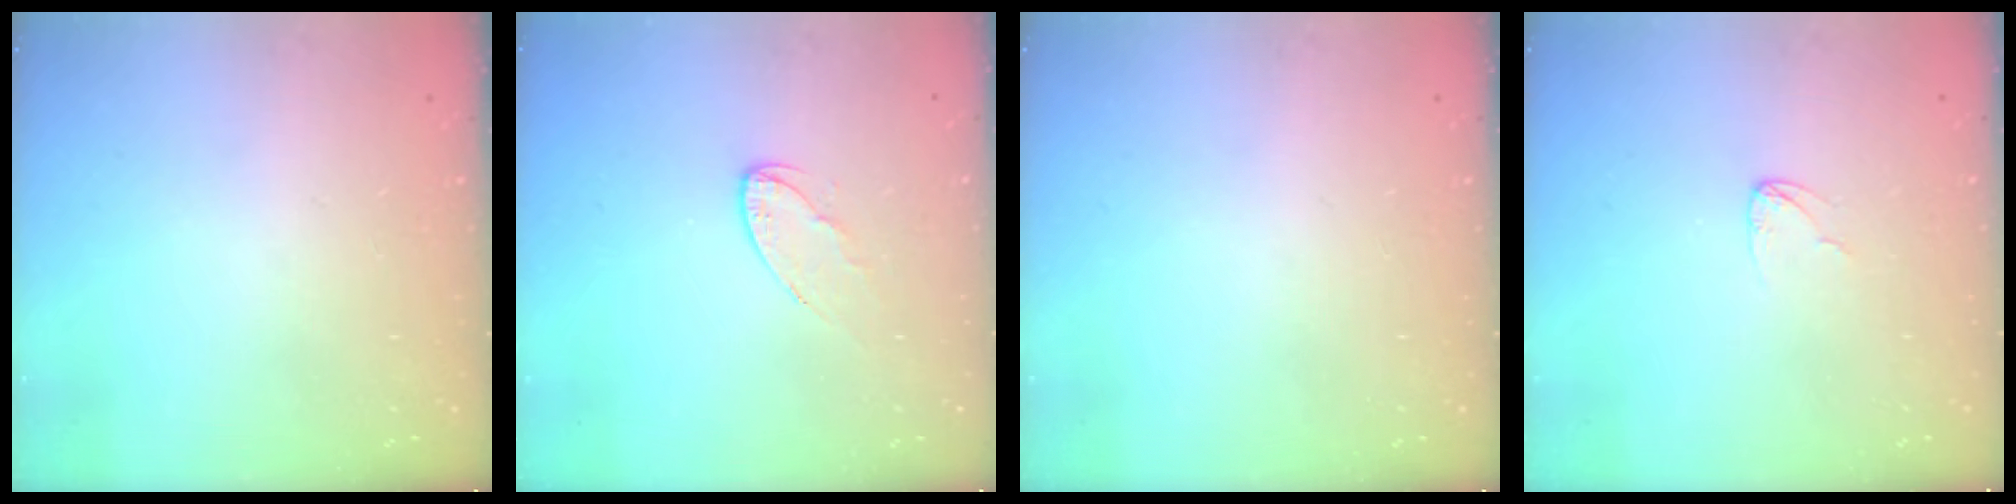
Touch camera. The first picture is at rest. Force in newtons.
{"total": 5.7, "press": 5.7, "slide": 0.5}
{"total": 0.0}
{"total": 2.3, "press": 2.3, "slide": 0.1}